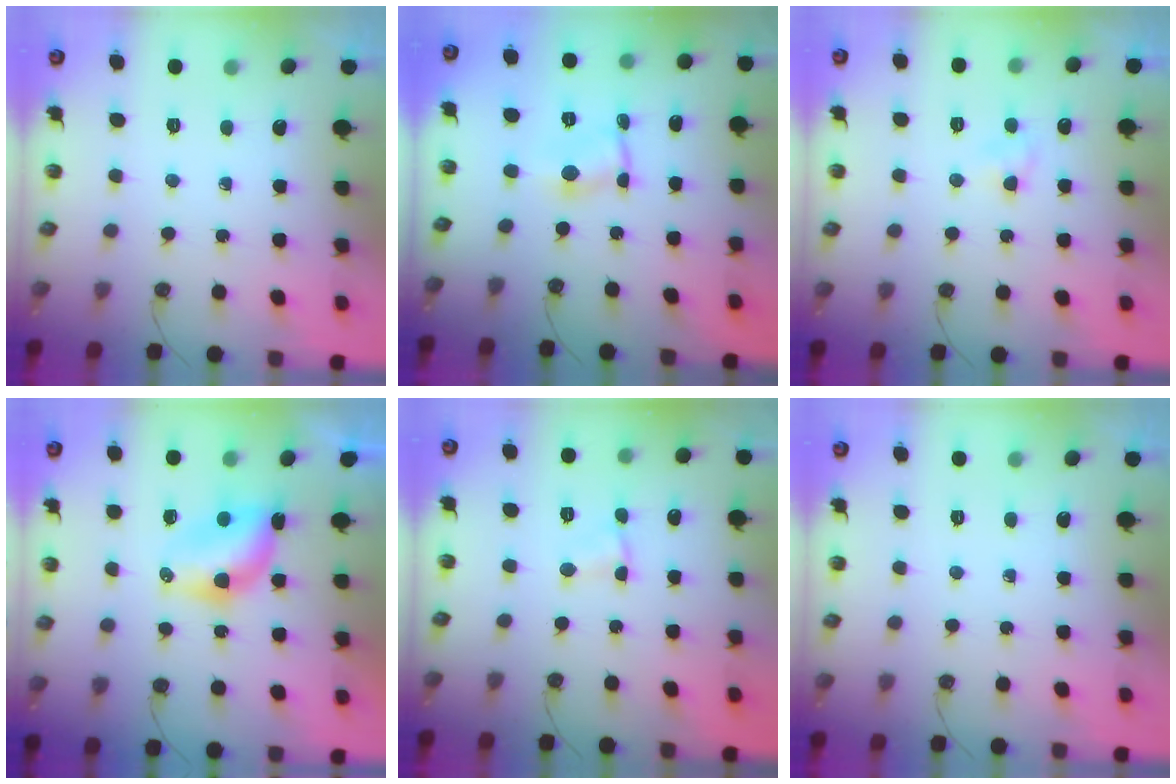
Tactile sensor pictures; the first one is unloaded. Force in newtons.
{"total": 3.3, "press": 1.1, "slide": 3.1}
{"total": 3.2, "press": 3.2, "slide": 0.4}
{"total": 6.5, "press": 6.5, "slide": 0.2}
{"total": 1.8, "press": 1.8, "slide": 0.2}
{"total": 0.0}